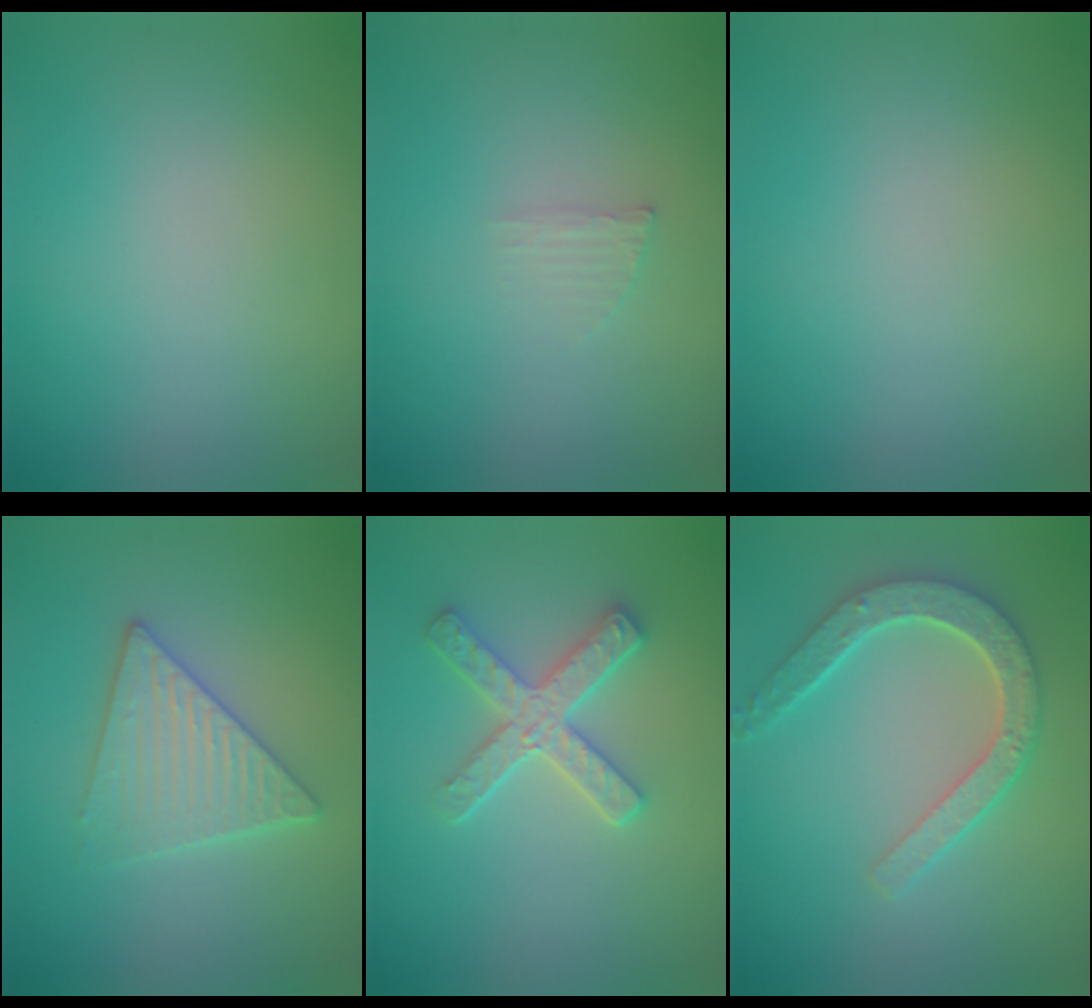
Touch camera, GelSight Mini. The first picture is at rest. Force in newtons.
{"total": 1.0, "press": 1.0, "slide": 0.2}
{"total": 0.0}
{"total": 4.0, "press": 4.0, "slide": 0.5}
{"total": 3.3, "press": 3.0, "slide": 1.3}
{"total": 4.7, "press": 3.8, "slide": 2.8}